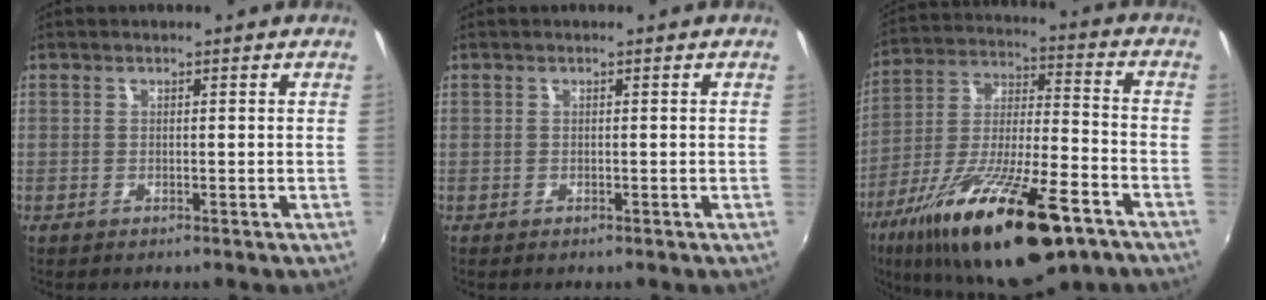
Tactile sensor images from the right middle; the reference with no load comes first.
{"total": 0.0}
{"total": 26.2, "force": [-15.1, 7.2, 20.2], "torque": [-0.358, -0.046, -0.249]}